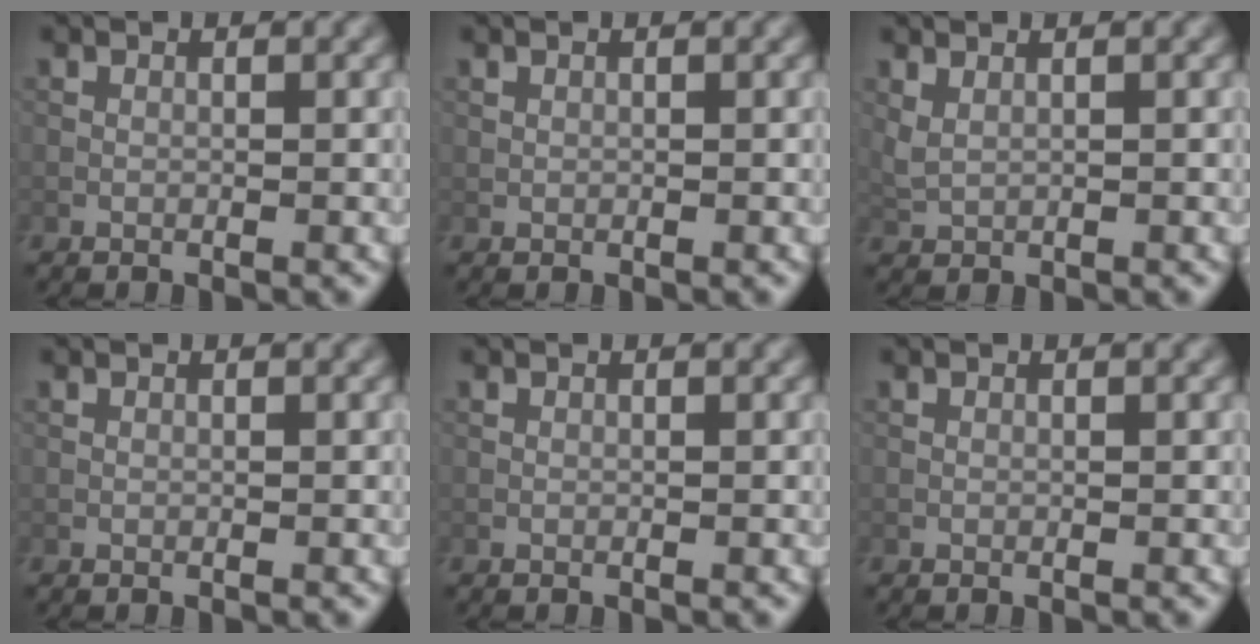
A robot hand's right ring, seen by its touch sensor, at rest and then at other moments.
{"total": 0.0}
{"total": 1.3, "force": [0.8, 0.6, 0.9], "torque": [-0.028, -0.001, 0.022]}
{"total": 0.0}
{"total": 0.0}
{"total": 0.0}